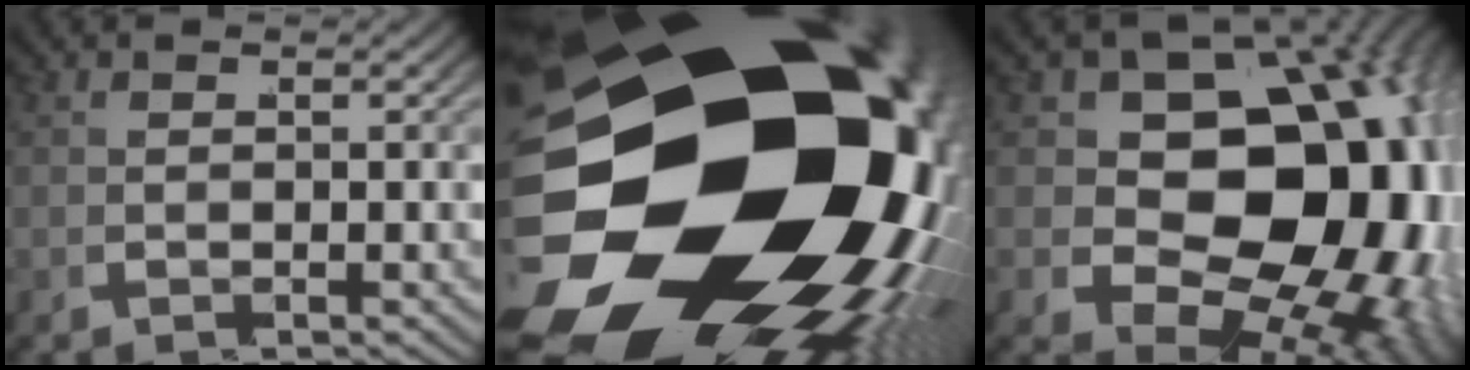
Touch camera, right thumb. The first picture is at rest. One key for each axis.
{"total": 47.7, "fx": -4.1, "fy": 30.9, "fz": 36.1, "tx": -0.539, "ty": -0.070, "tz": -0.041}
{"total": 27.5, "fx": 0.0, "fy": 18.8, "fz": 20.0, "tx": -0.312, "ty": -0.062, "tz": 0.023}